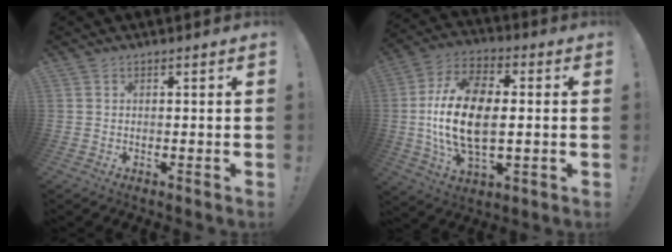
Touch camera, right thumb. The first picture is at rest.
{"total": 19.1, "force": [-0.7, 11.4, 15.4], "torque": [-0.283, 0.000, -0.015]}